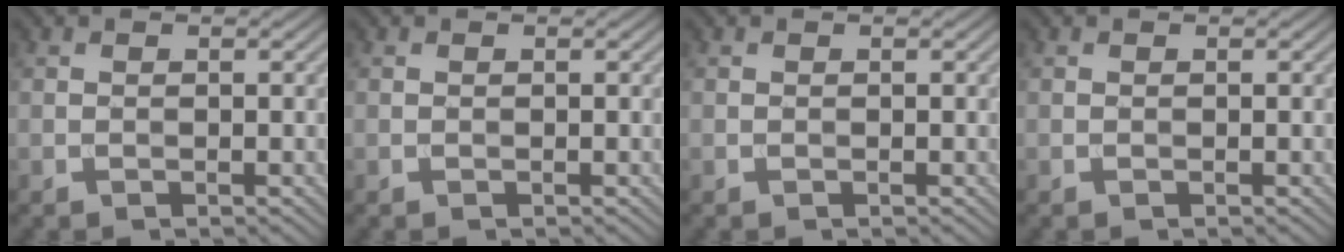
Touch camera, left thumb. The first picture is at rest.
{"total": 0.0}
{"total": 0.0}
{"total": 0.0}